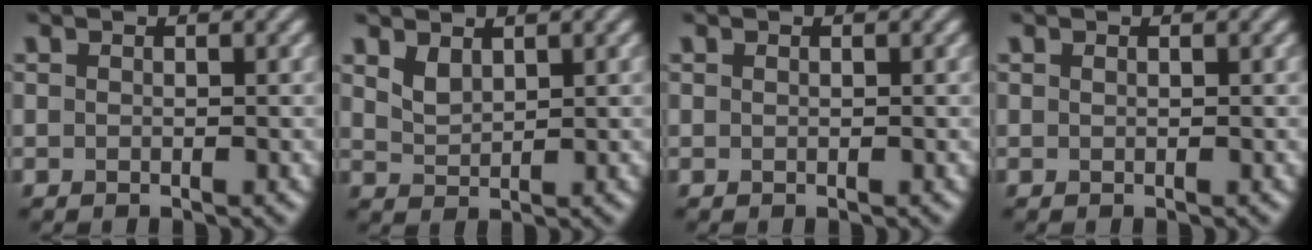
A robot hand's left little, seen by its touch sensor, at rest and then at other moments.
{"total": 1.7, "force": [1.2, 0.8, 0.8], "torque": [-0.022, -0.003, 0.031]}
{"total": 0.0}
{"total": 0.0}